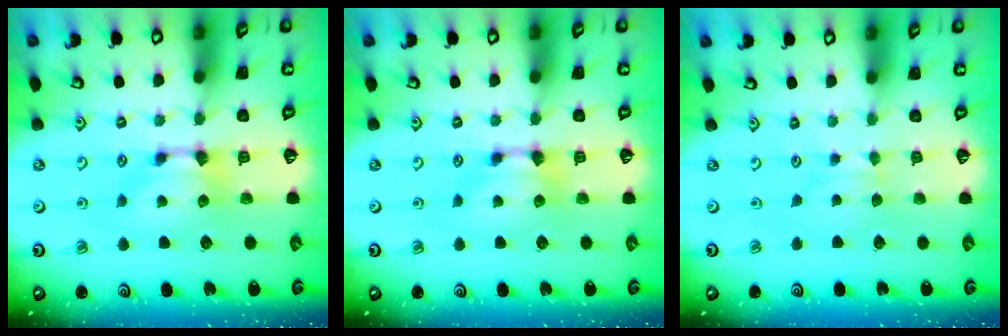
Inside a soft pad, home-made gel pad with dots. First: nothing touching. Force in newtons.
{"total": 0.0}
{"total": 2.2, "press": 2.2, "slide": 0.5}